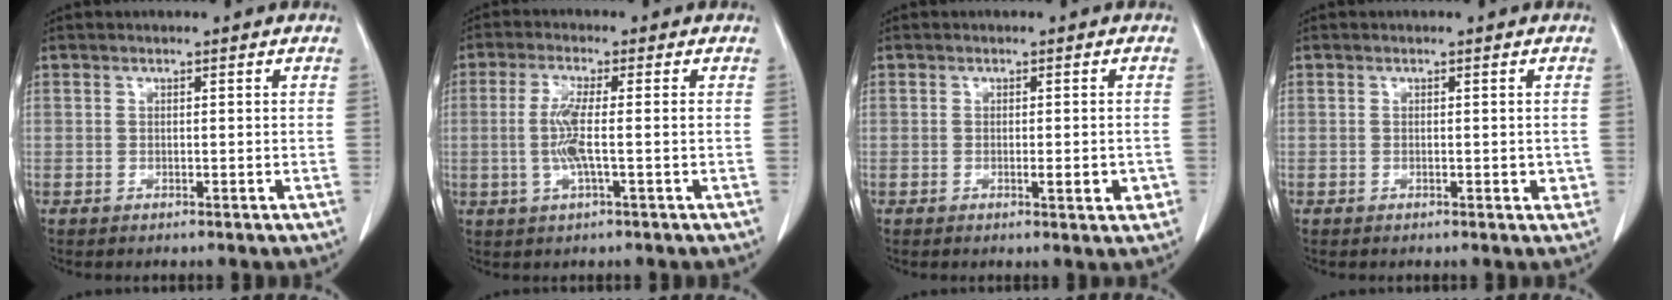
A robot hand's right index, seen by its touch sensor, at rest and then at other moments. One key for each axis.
{"total": 5.1, "fx": -0.5, "fy": 0.3, "fz": 5.0, "tx": -0.110, "ty": -0.001, "tz": -0.011}
{"total": 2.8, "fx": -0.8, "fy": 0.7, "fz": 2.6, "tx": -0.034, "ty": -0.002, "tz": -0.007}
{"total": 1.3, "fx": -0.1, "fy": 0.8, "fz": 1.0, "tx": -0.008, "ty": 0.001, "tz": 0.000}